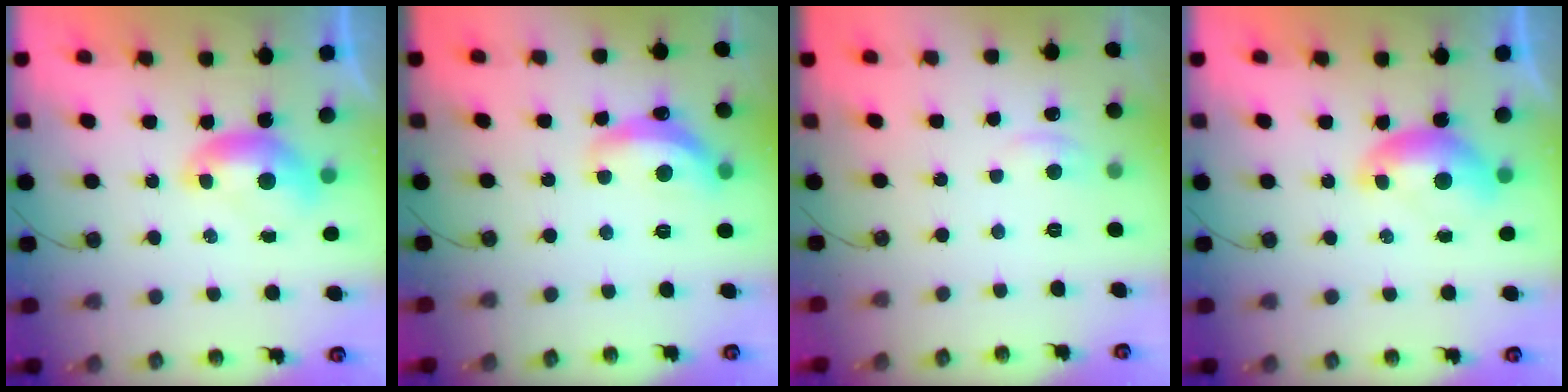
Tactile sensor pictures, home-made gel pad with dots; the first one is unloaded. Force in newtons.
{"total": 7.4, "press": 7.4, "slide": 0.6}
{"total": 1.3, "press": 1.1, "slide": 0.5}
{"total": 0.6, "press": 0.5, "slide": 0.3}